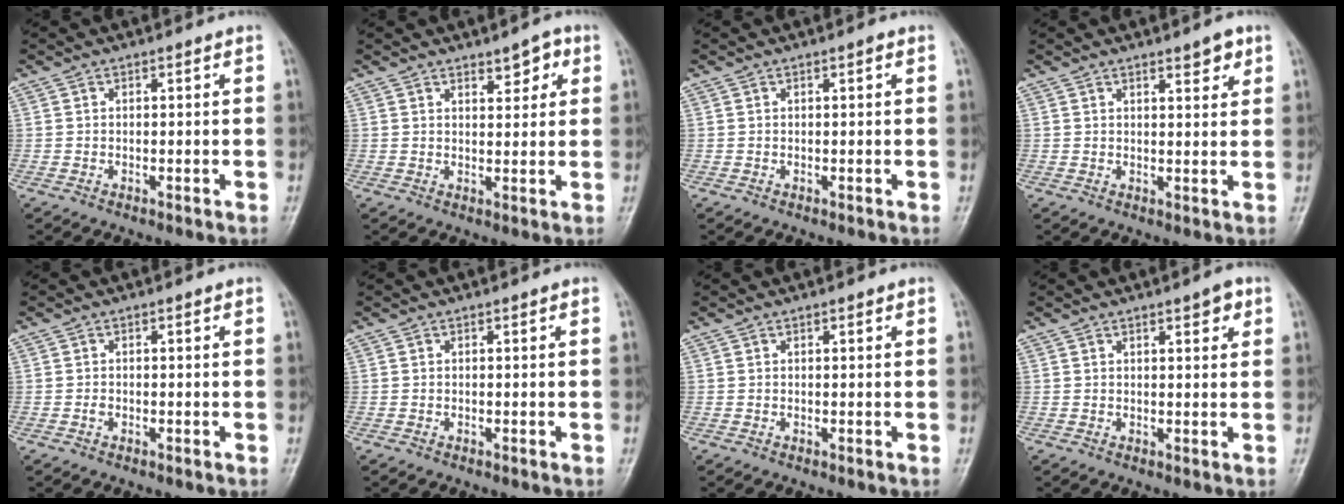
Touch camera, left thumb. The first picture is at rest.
{"total": 4.2, "force": [2.3, 2.0, 2.8], "torque": [-0.020, -0.011, 0.031]}
{"total": 0.6, "force": [0.2, 0.1, 0.5], "torque": [-0.009, 0.001, 0.001]}
{"total": 3.5, "force": [2.3, 1.1, 2.4], "torque": [-0.024, -0.013, 0.031]}
{"total": 0.7, "force": [-0.3, 0.5, 0.4], "torque": [-0.007, 0.001, -0.006]}
{"total": 0.0}
{"total": 0.6, "force": [0.3, 0.2, 0.4], "torque": [-0.007, -0.001, 0.004]}
{"total": 2.9, "force": [1.6, 0.9, 2.2], "torque": [-0.024, -0.007, 0.021]}